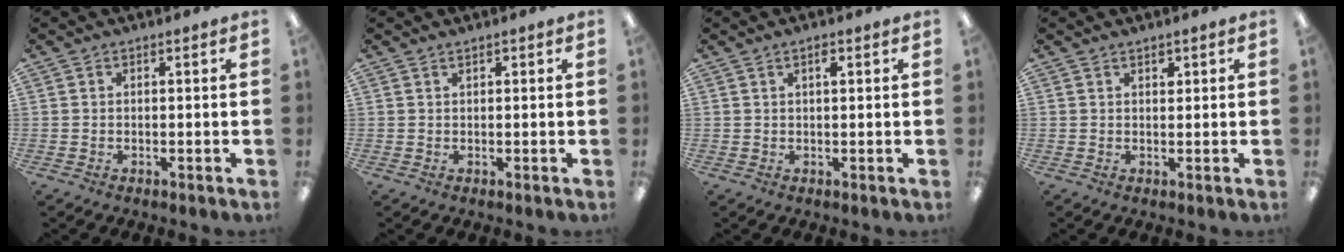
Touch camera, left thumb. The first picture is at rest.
{"total": 0.7, "force": [0.5, 0.3, 0.3], "torque": [-0.007, 0.001, 0.010]}
{"total": 1.6, "force": [0.9, 0.5, 1.3], "torque": [-0.019, 0.000, 0.013]}
{"total": 1.4, "force": [1.0, 0.7, 0.6], "torque": [-0.006, -0.002, 0.017]}